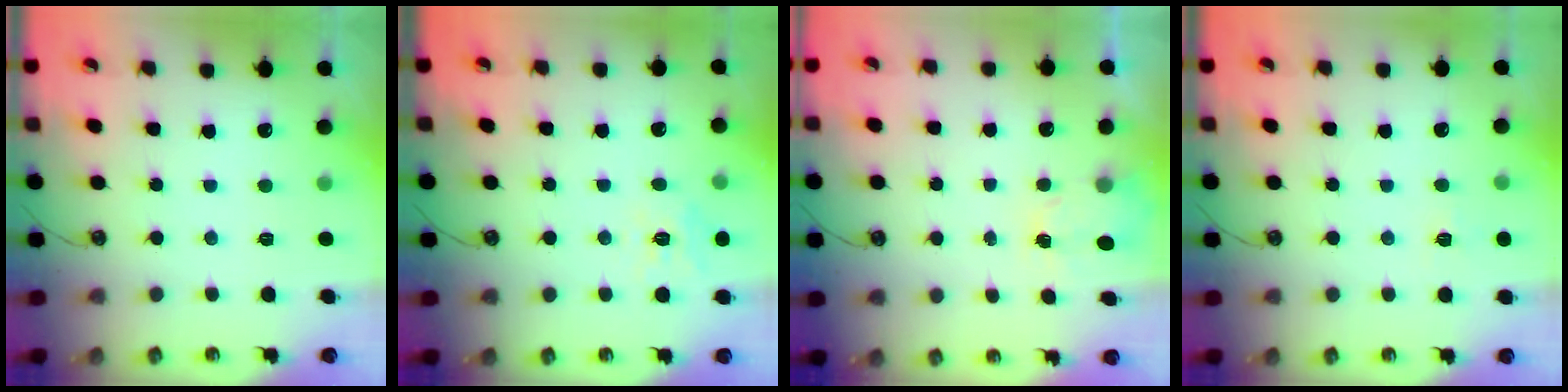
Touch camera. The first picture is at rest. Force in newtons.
{"total": 10.0, "press": 9.9, "slide": 1.1}
{"total": 2.6, "press": 2.6, "slide": 0.4}
{"total": 2.8, "press": 2.8, "slide": 0.3}